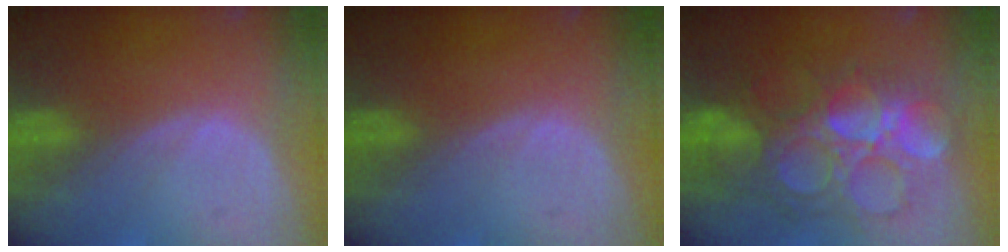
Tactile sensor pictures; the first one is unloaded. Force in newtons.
{"total": 0.0}
{"total": 11.3, "press": 11.3, "slide": 1.2}